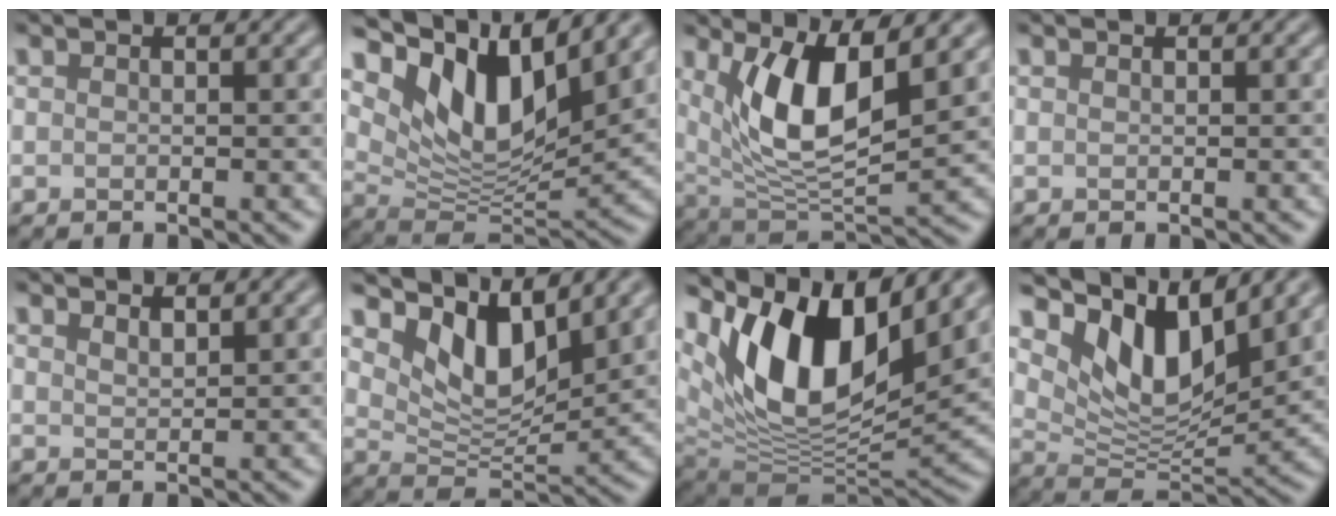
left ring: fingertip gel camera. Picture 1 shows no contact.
{"total": 10.0, "force": [5.8, 4.2, 7.1], "torque": [-0.122, -0.007, 0.109]}
{"total": 8.0, "force": [2.8, 3.0, 6.9], "torque": [-0.135, -0.019, 0.054]}
{"total": 0.0}
{"total": 1.4, "force": [1.4, 0.2, 0.4], "torque": [-0.003, 0.001, 0.023]}
{"total": 6.6, "force": [4.2, 2.9, 4.2], "torque": [-0.082, -0.009, 0.070]}
{"total": 13.7, "force": [6.6, 6.2, 10.3], "torque": [-0.185, 0.000, 0.126]}
{"total": 8.9, "force": [5.2, 3.8, 6.1], "torque": [-0.111, -0.007, 0.096]}